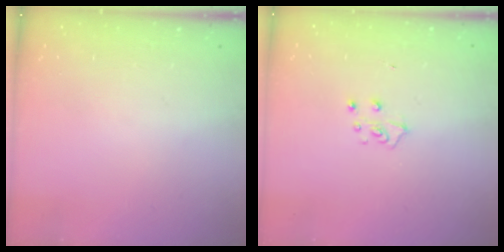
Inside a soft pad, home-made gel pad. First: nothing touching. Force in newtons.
{"total": 5.3, "press": 5.3, "slide": 0.5}